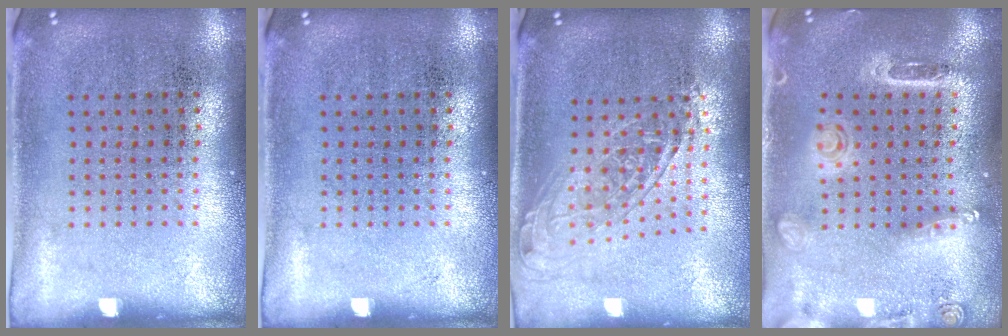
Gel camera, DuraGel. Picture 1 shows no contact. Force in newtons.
{"total": 0.0}
{"total": 1.5, "press": 1.2, "slide": 0.9}
{"total": 1.6, "press": 1.5, "slide": 0.5}